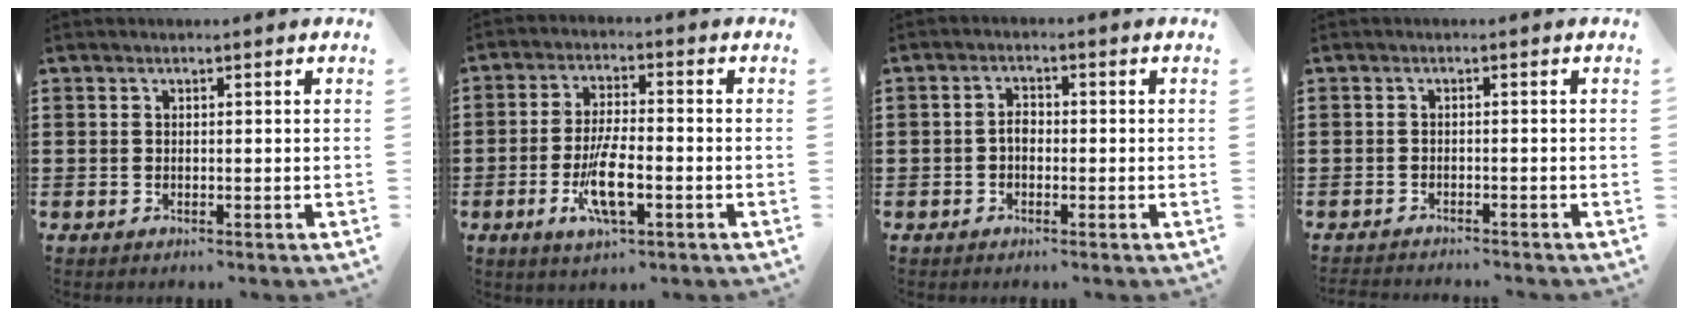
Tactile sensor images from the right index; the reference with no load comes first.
{"total": 7.8, "force": [-2.7, 2.3, 6.9], "torque": [-0.145, -0.012, -0.050]}
{"total": 2.1, "force": [-0.6, 1.2, 1.6], "torque": [-0.038, 0.001, -0.014]}
{"total": 1.3, "force": [-1.3, -0.1, -0.1], "torque": [-0.001, 0.001, -0.028]}